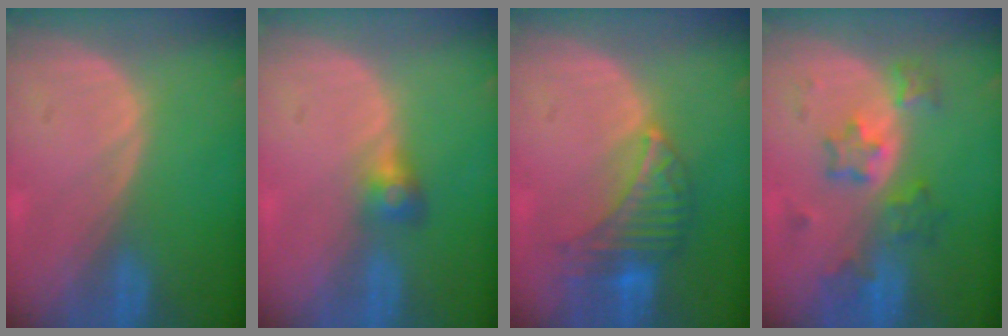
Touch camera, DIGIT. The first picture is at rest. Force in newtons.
{"total": 2.8, "press": 2.6, "slide": 0.9}
{"total": 7.1, "press": 6.7, "slide": 2.4}
{"total": 6.0, "press": 6.0, "slide": 0.4}